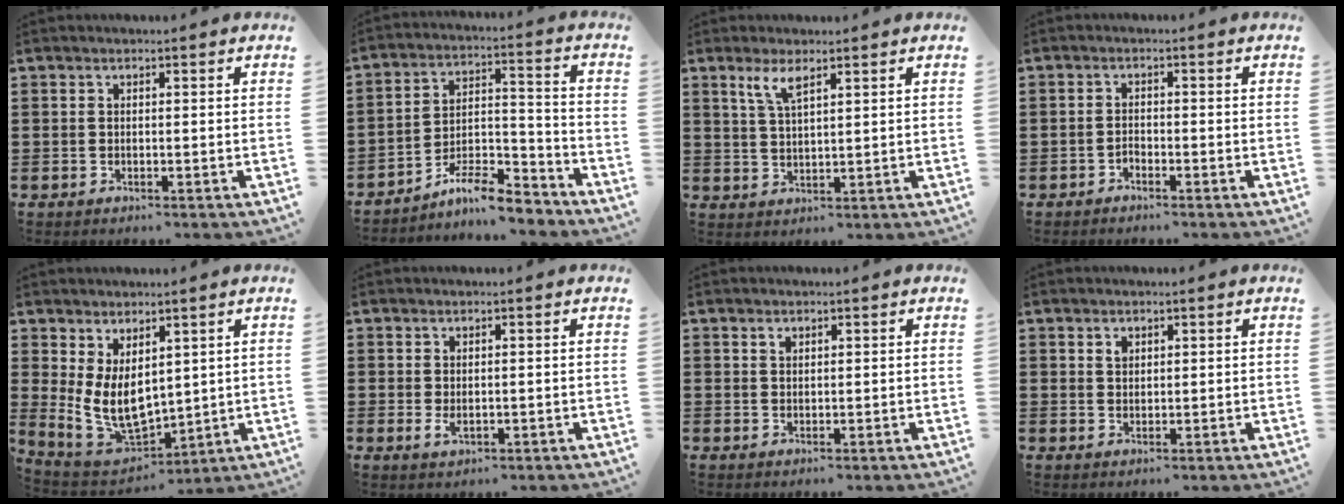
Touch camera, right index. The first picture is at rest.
{"total": 8.5, "force": [-7.5, 1.6, 3.6], "torque": [-0.060, 0.017, -0.143]}
{"total": 3.7, "force": [2.3, 0.9, 2.7], "torque": [-0.060, 0.005, 0.040]}
{"total": 1.2, "force": [-1.1, 0.5, 0.2], "torque": [-0.006, 0.002, -0.024]}
{"total": 8.8, "force": [1.8, 5.5, 6.7], "torque": [-0.155, -0.014, 0.036]}
{"total": 1.3, "force": [0.0, 0.7, 1.1], "torque": [-0.023, 0.000, 0.001]}
{"total": 0.8, "force": [0.5, 0.6, 0.3], "torque": [-0.008, 0.001, 0.011]}
{"total": 1.4, "force": [0.7, 1.0, 0.7], "torque": [-0.015, 0.004, 0.014]}